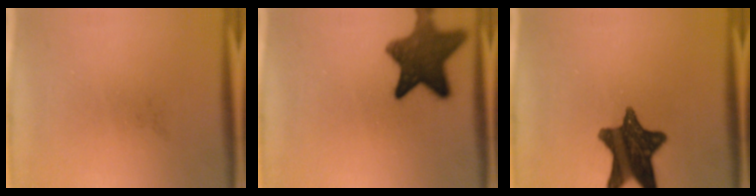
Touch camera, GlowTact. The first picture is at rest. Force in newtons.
{"total": 11.5}
{"total": 13.5}